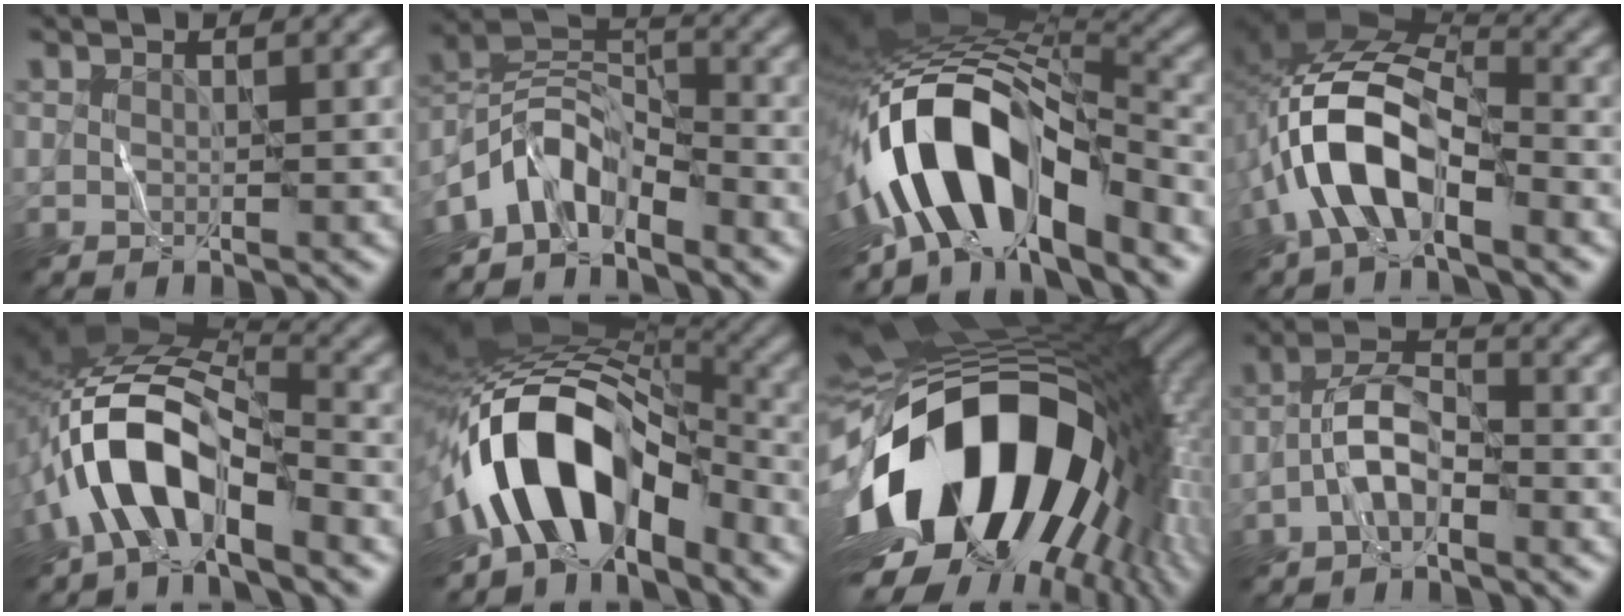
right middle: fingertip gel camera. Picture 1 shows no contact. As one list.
[{"total": 5.8, "force": [-4.3, 2.7, 2.9], "torque": [-0.040, 0.004, -0.094]}, {"total": 14.0, "force": [-5.7, 6.5, 11.0], "torque": [-0.179, 0.011, -0.104]}, {"total": 9.7, "force": [-3.9, 5.1, 7.3], "torque": [-0.146, 0.007, -0.079]}, {"total": 9.0, "force": [-4.6, 4.4, 6.3], "torque": [-0.118, 0.010, -0.092]}, {"total": 13.0, "force": [-5.5, 6.9, 9.5], "torque": [-0.153, 0.010, -0.103]}, {"total": 18.9, "force": [-2.6, 11.3, 15.0], "torque": [-0.270, -0.012, -0.052]}, {"total": 3.8, "force": [-2.0, 1.6, 2.8], "torque": [-0.048, 0.015, -0.047]}]